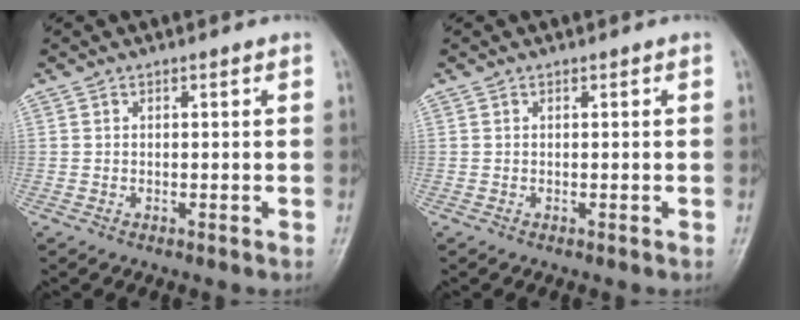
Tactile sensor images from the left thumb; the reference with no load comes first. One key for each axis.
{"total": 0.0}